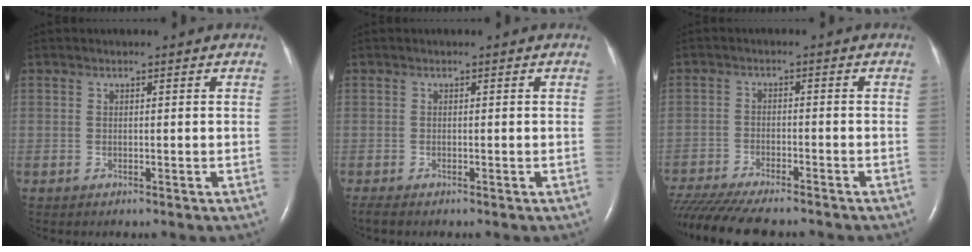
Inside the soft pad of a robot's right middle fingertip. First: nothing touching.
{"total": 1.4, "force": [-1.2, 0.2, 0.7], "torque": [-0.019, -0.006, -0.018]}
{"total": 14.8, "force": [-12.9, 2.2, 6.8], "torque": [-0.129, -0.029, -0.198]}